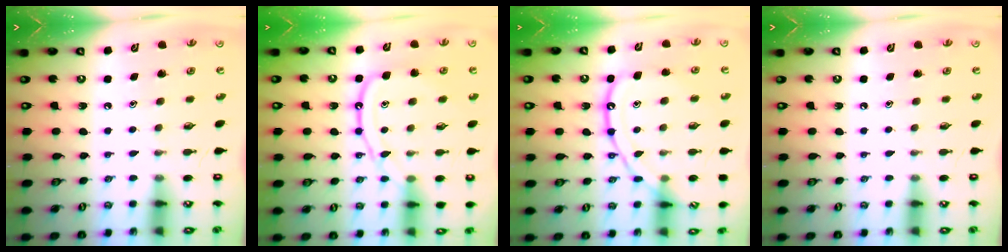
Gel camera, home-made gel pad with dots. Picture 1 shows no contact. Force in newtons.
{"total": 11.4, "press": 11.3, "slide": 1.2}
{"total": 14.7, "press": 14.7, "slide": 1.3}
{"total": 0.0}